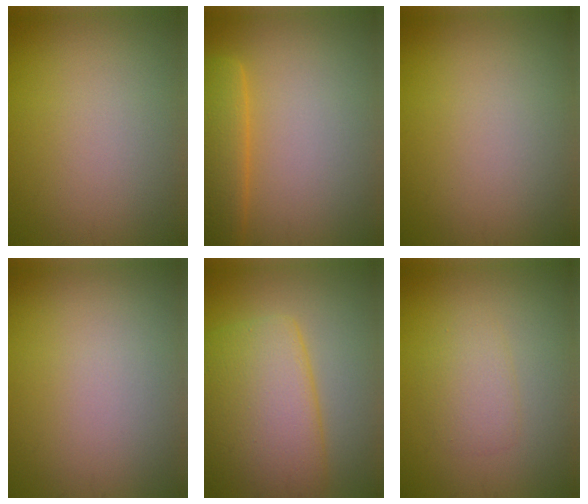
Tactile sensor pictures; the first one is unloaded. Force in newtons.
{"total": 4.8, "press": 4.8, "slide": 0.2}
{"total": 0.0}
{"total": 0.0}
{"total": 8.9, "press": 8.9, "slide": 0.2}
{"total": 1.9, "press": 1.9, "slide": 0.1}